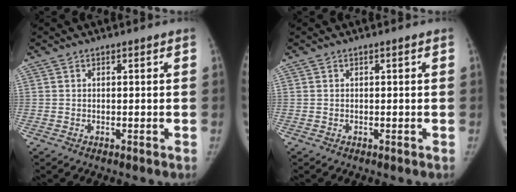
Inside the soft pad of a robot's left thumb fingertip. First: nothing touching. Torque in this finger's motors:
{"motor_torque": [0.03, 0.03, 0.22, -0.18, 0.01]}